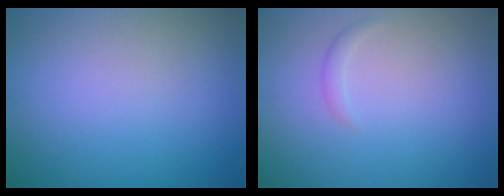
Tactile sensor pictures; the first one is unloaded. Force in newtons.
{"total": 0.8, "press": 0.8, "slide": 0.1}